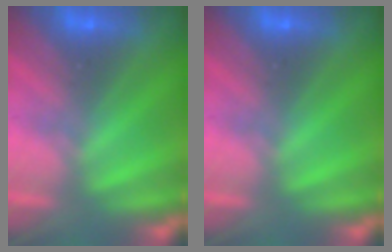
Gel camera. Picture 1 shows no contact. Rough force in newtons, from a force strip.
{"total": 0.0}